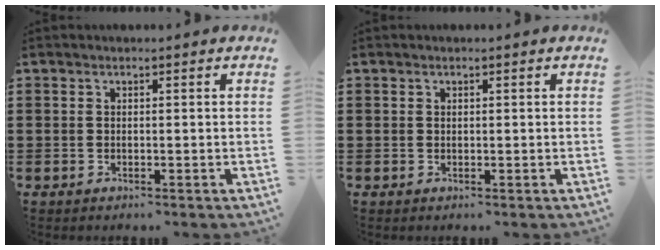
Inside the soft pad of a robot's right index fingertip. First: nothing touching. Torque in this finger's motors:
{"motor_torque": [-0.46, 1.36, -0.06, -0.01]}